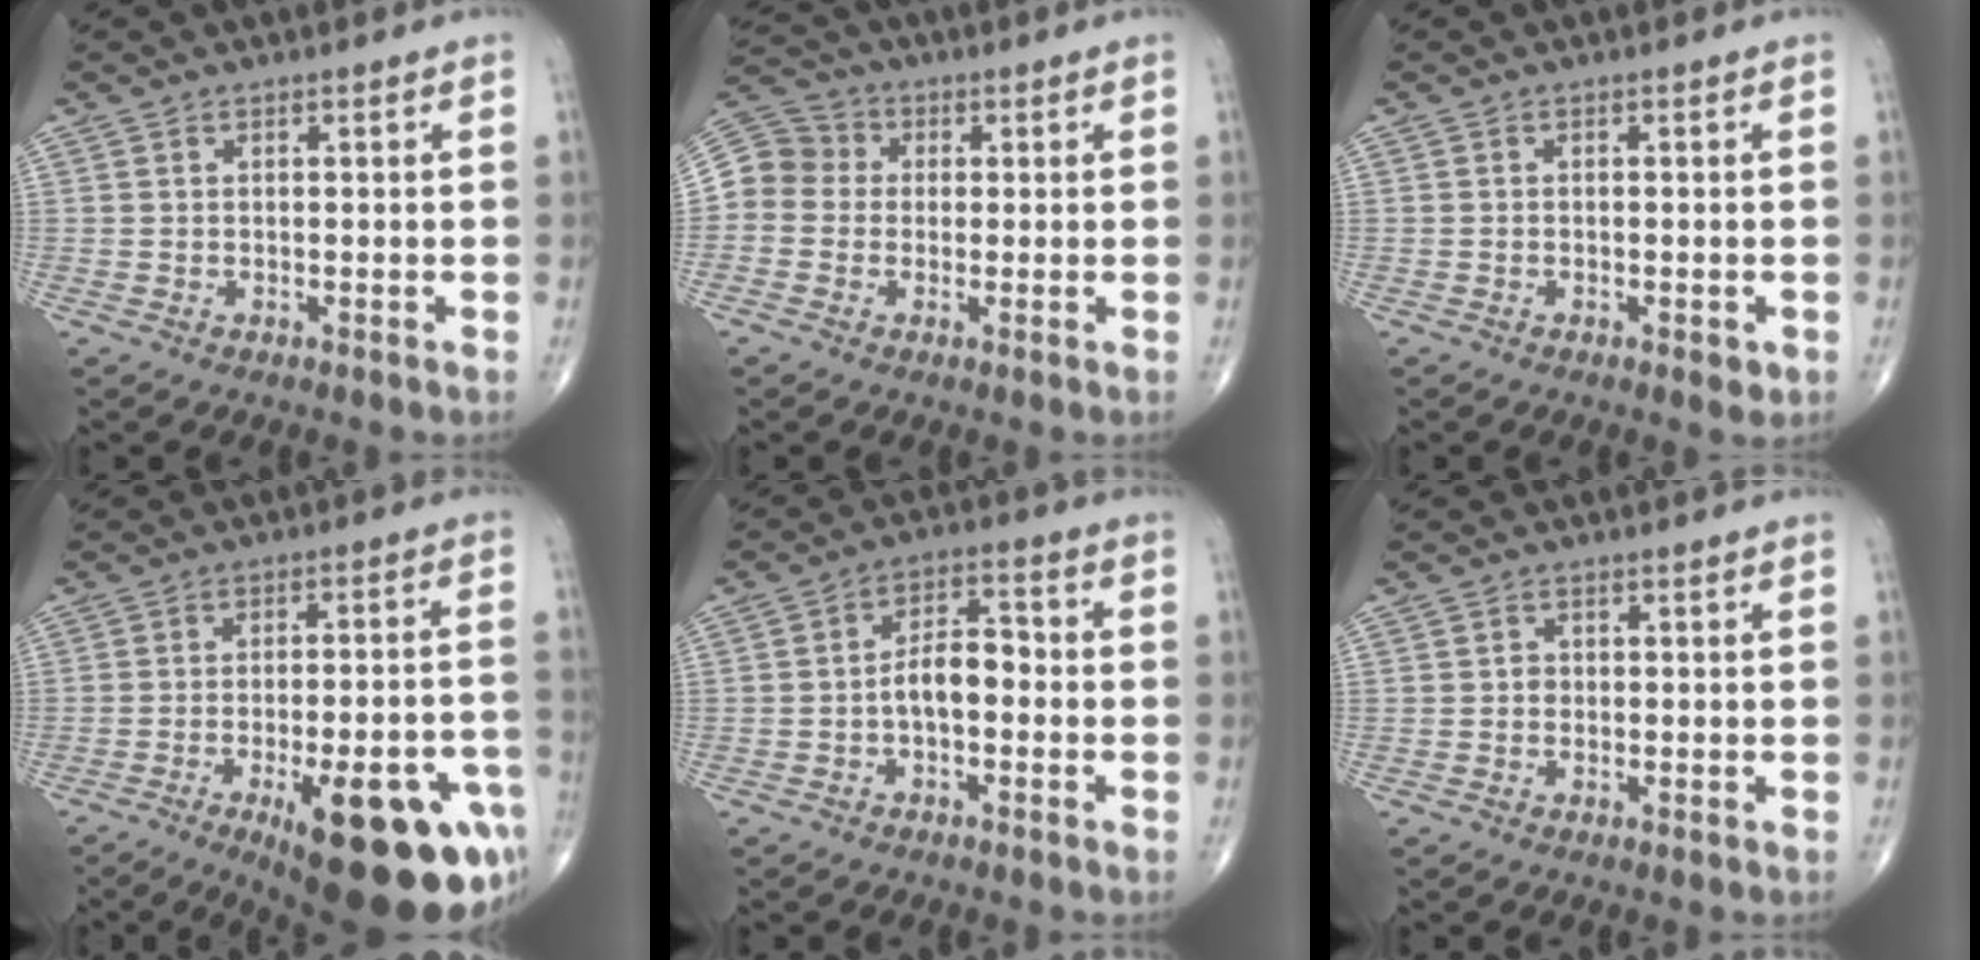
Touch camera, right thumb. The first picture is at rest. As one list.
[{"total": 7.7, "force": [-0.1, 7.3, 2.6], "torque": [-0.031, 0.025, -0.012]}, {"total": 1.8, "force": [-0.7, 0.8, 1.5], "torque": [-0.019, -0.001, -0.009]}, {"total": 23.9, "force": [-11.0, 7.9, 19.6], "torque": [-0.194, 0.041, -0.139]}, {"total": 6.7, "force": [-1.4, 3.6, 5.4], "torque": [-0.081, 0.032, -0.033]}, {"total": 1.2, "force": [-0.1, 1.0, 0.5], "torque": [0.000, 0.004, -0.005]}]